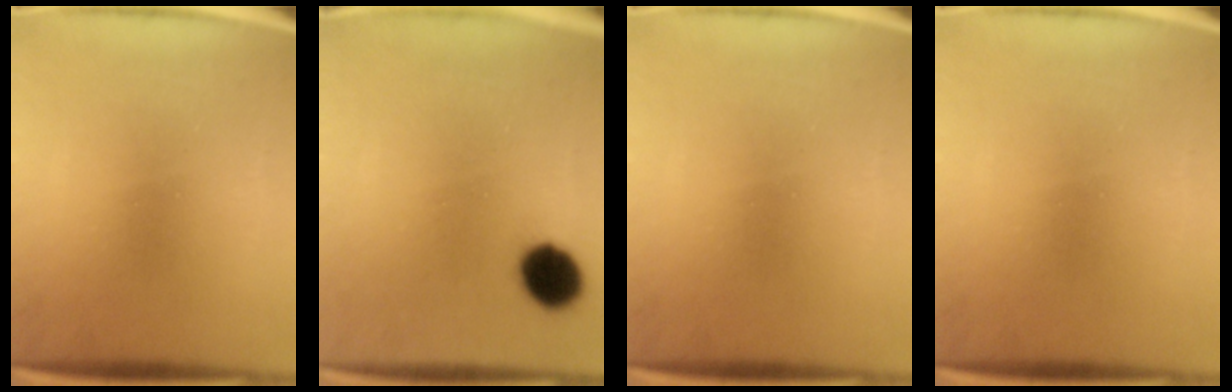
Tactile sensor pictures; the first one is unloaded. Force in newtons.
{"total": 8.5}
{"total": 0.0}
{"total": 0.0}